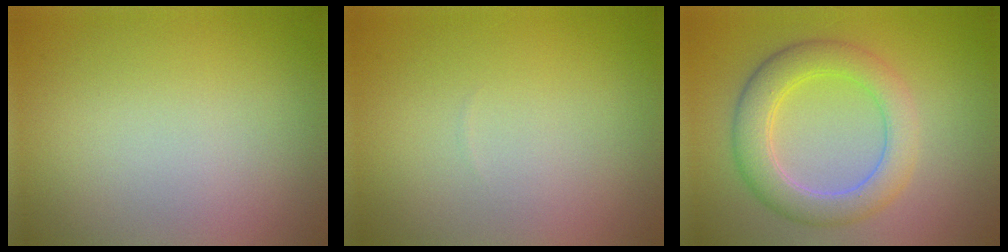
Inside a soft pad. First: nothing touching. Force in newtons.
{"total": 0.0}
{"total": 5.0, "press": 5.0, "slide": 0.3}